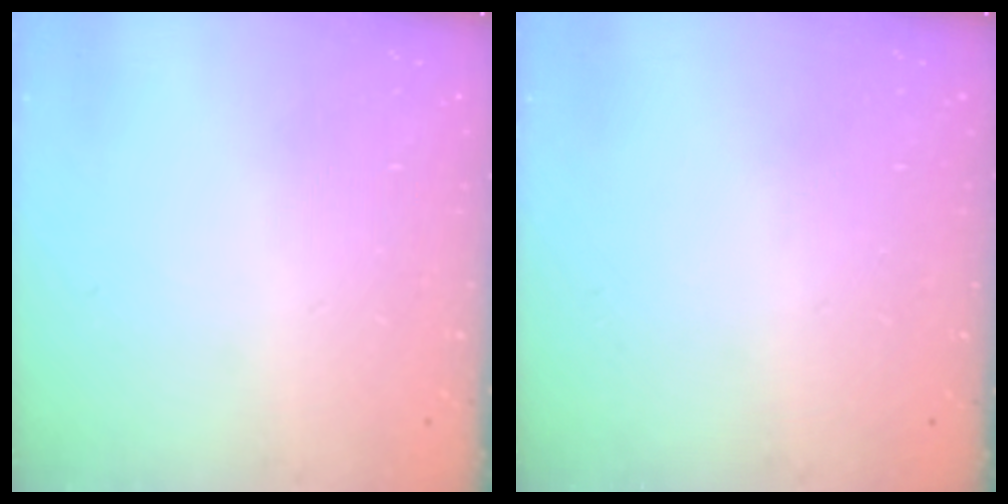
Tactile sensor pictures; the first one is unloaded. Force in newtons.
{"total": 0.0}